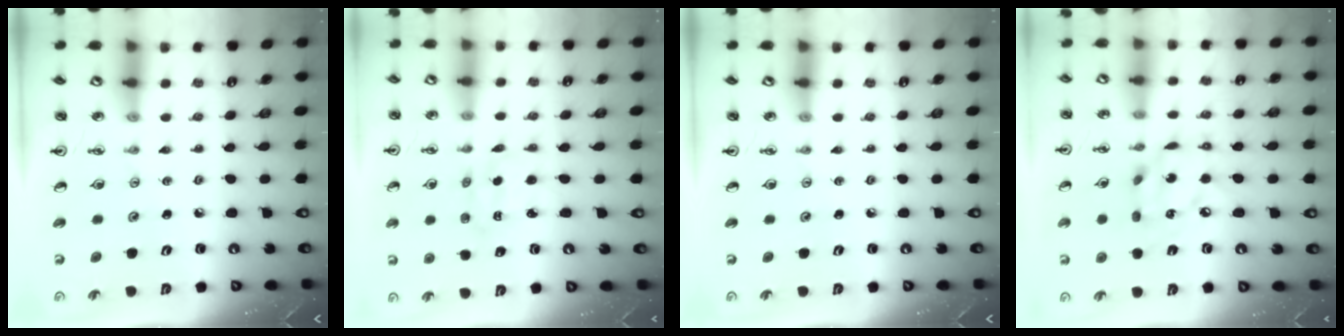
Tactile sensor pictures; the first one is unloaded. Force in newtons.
{"total": 2.3, "press": 2.3, "slide": 0.4}
{"total": 0.0}
{"total": 12.8, "press": 12.7, "slide": 0.8}